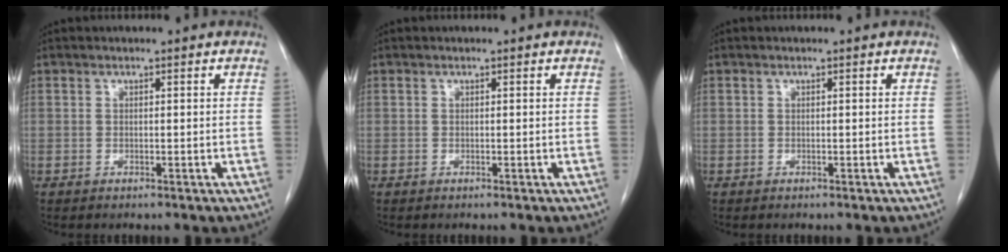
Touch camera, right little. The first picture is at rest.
{"total": 0.0}
{"total": 0.0}